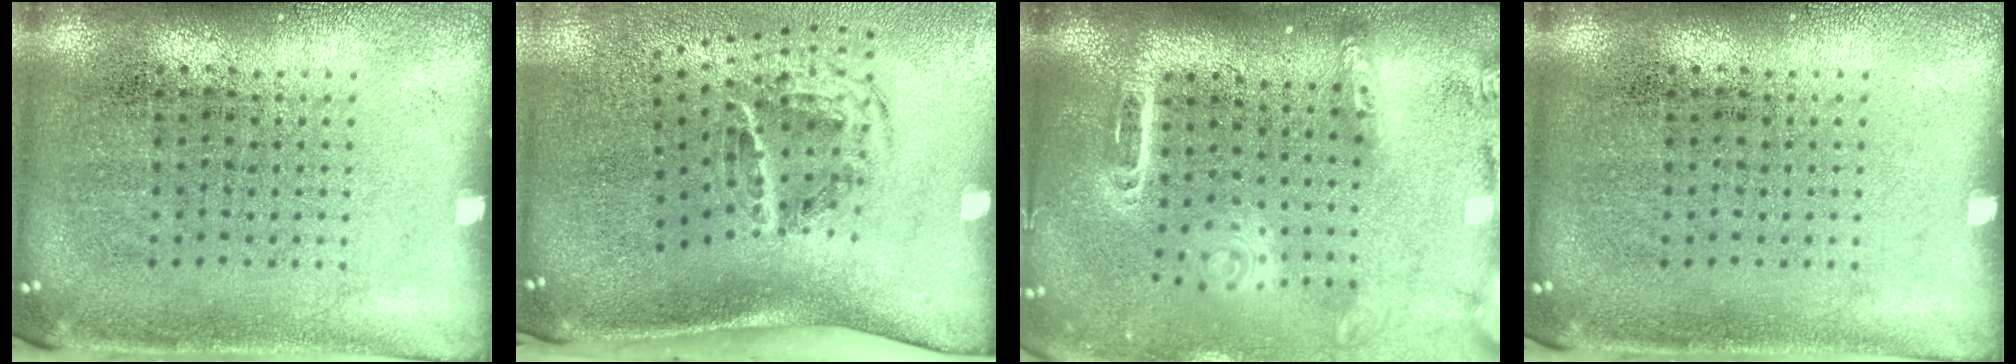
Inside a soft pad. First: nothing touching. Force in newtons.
{"total": 2.0, "press": 1.2, "slide": 1.6}
{"total": 2.5, "press": 1.9, "slide": 1.7}
{"total": 0.0}